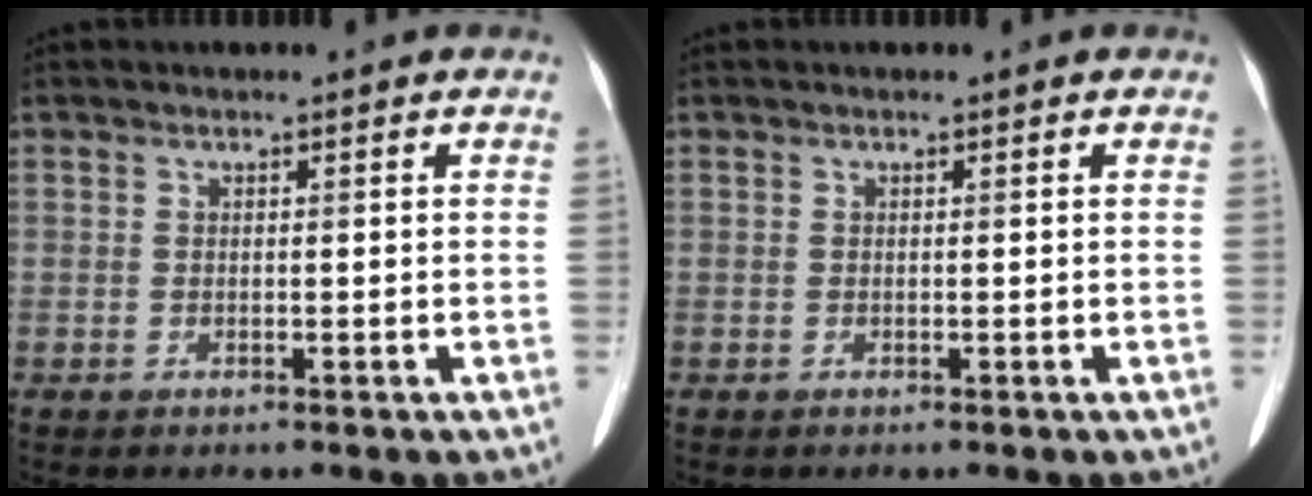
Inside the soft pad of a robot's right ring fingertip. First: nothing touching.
{"total": 0.0}